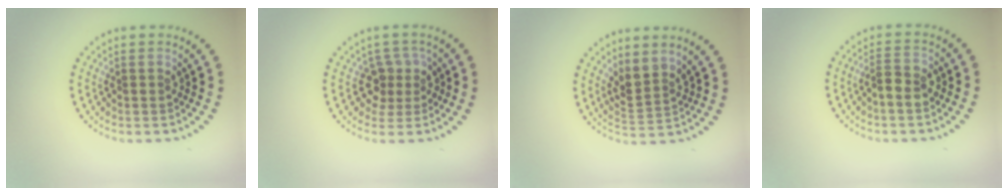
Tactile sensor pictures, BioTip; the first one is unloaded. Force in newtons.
{"total": 2.5, "press": 1.9, "slide": 1.6}
{"total": 2.7, "press": 2.0, "slide": 1.8}
{"total": 2.1, "press": 2.0, "slide": 0.6}